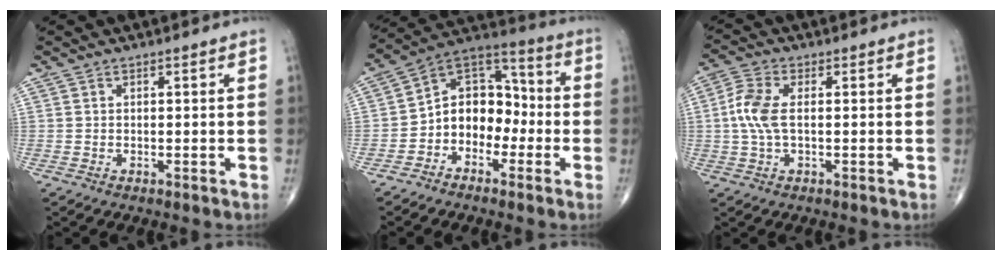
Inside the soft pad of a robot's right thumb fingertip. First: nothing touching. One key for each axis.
{"total": 11.7, "fx": -2.9, "fy": 8.9, "fz": 7.0, "tx": -0.070, "ty": 0.060, "tz": -0.066}
{"total": 6.2, "fx": 0.1, "fy": 2.9, "fz": 5.5, "tx": -0.143, "ty": 0.012, "tz": -0.005}